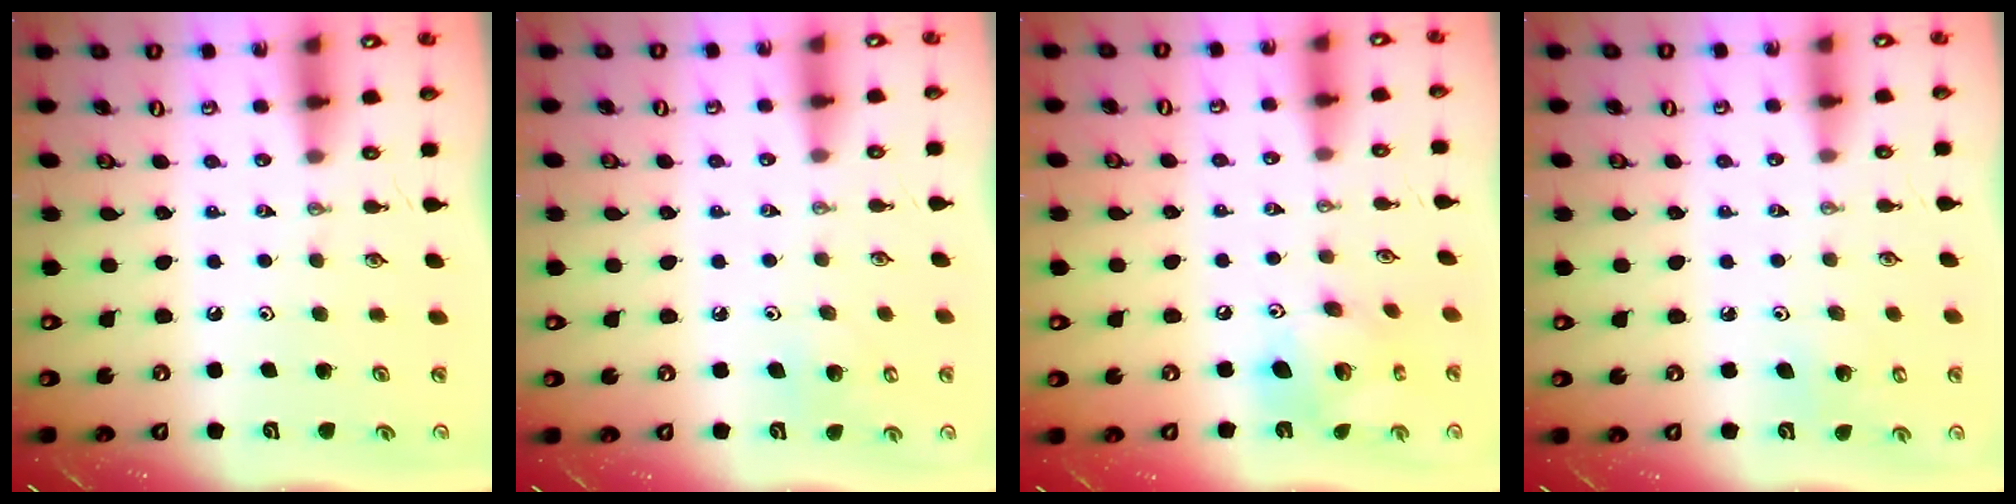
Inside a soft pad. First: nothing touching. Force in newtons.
{"total": 6.0, "press": 6.0, "slide": 0.6}
{"total": 14.0, "press": 14.0, "slide": 1.3}
{"total": 5.3, "press": 5.3, "slide": 0.5}